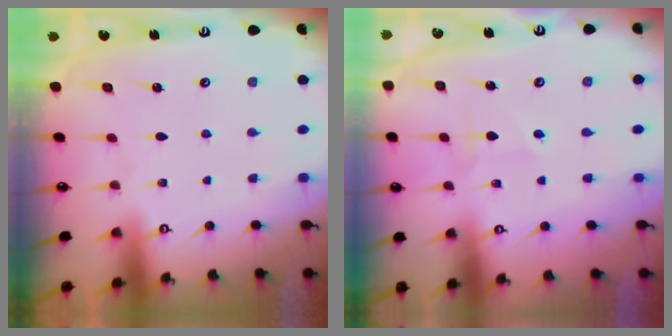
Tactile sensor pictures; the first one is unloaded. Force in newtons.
{"total": 3.8, "press": 3.8, "slide": 0.6}